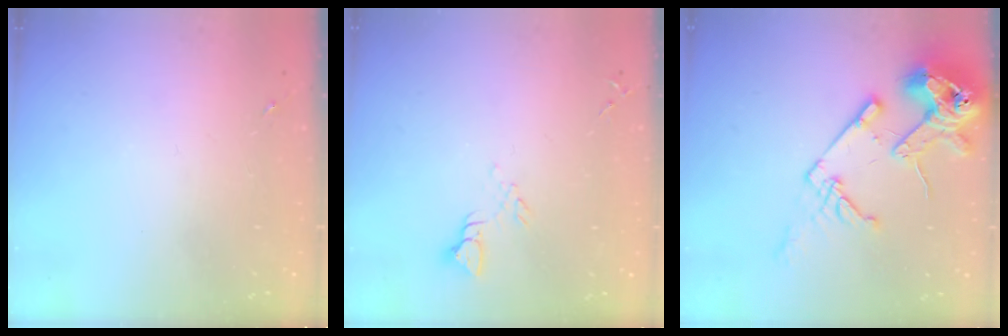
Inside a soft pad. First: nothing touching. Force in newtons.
{"total": 5.1, "press": 5.1, "slide": 0.4}
{"total": 18.6, "press": 18.4, "slide": 2.2}